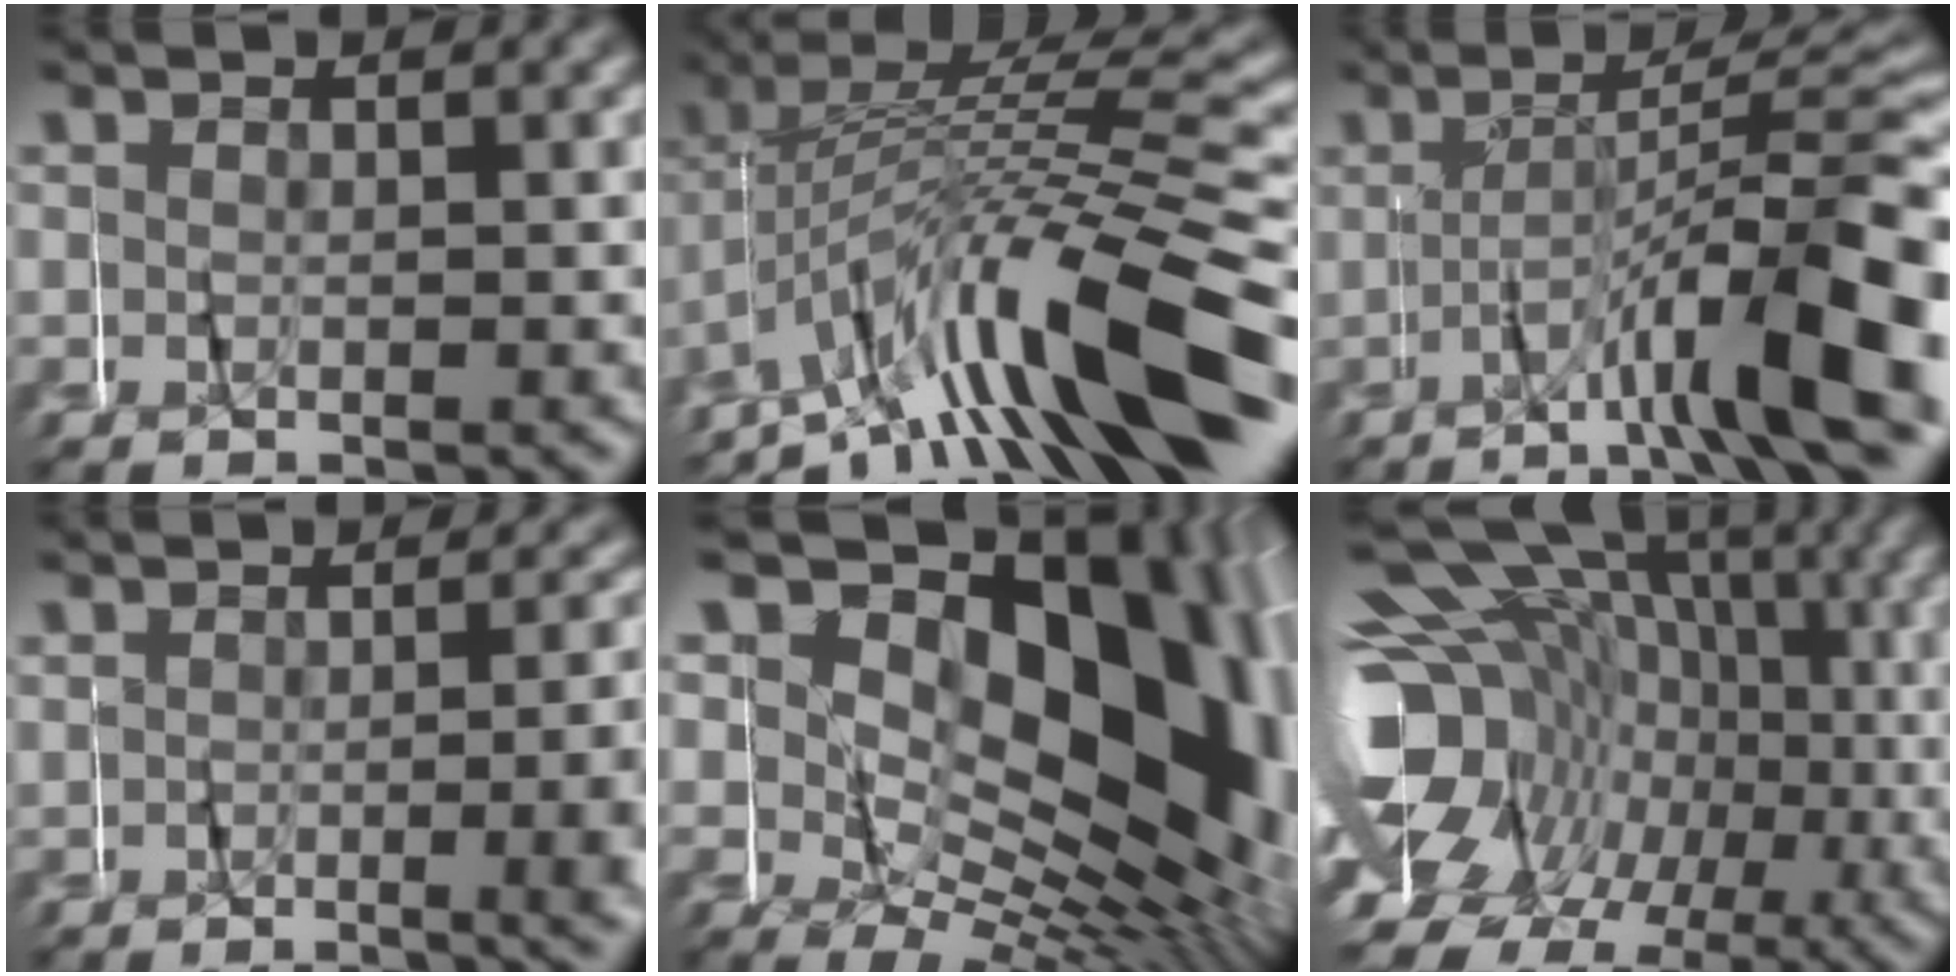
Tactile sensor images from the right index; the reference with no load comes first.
{"total": 11.4, "force": [-4.6, 5.3, 9.0], "torque": [-0.149, -0.013, -0.064]}
{"total": 10.5, "force": [-3.8, 2.5, 9.4], "torque": [-0.123, 0.008, -0.055]}
{"total": 3.4, "force": [0.1, 0.4, 3.3], "torque": [-0.021, 0.013, -0.001]}
{"total": 22.1, "force": [3.9, 14.2, 16.5], "torque": [-0.203, 0.012, 0.051]}
{"total": 16.3, "force": [0.4, 13.9, 8.6], "torque": [-0.148, -0.014, -0.008]}